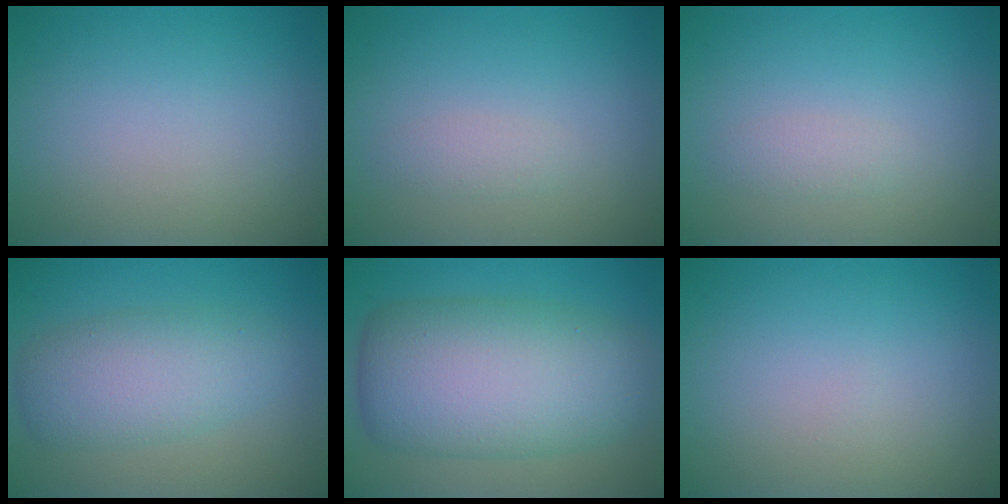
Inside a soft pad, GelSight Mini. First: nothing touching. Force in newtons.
{"total": 1.1, "press": 1.1, "slide": 0.1}
{"total": 1.1, "press": 1.1, "slide": 0.1}
{"total": 5.3, "press": 5.3, "slide": 0.0}
{"total": 10.7, "press": 10.7, "slide": 0.4}
{"total": 0.0}